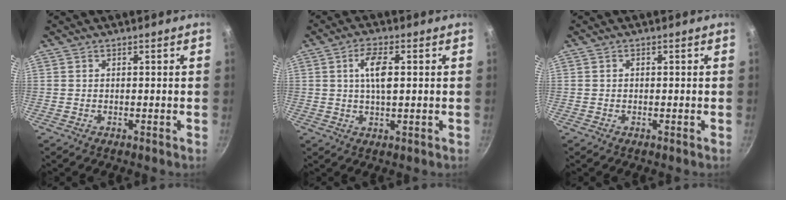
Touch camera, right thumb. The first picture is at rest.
{"total": 6.2, "force": [1.1, 2.3, 5.6], "torque": [-0.106, 0.007, 0.020]}
{"total": 0.6, "force": [0.0, 0.5, 0.3], "torque": [-0.004, 0.004, 0.000]}